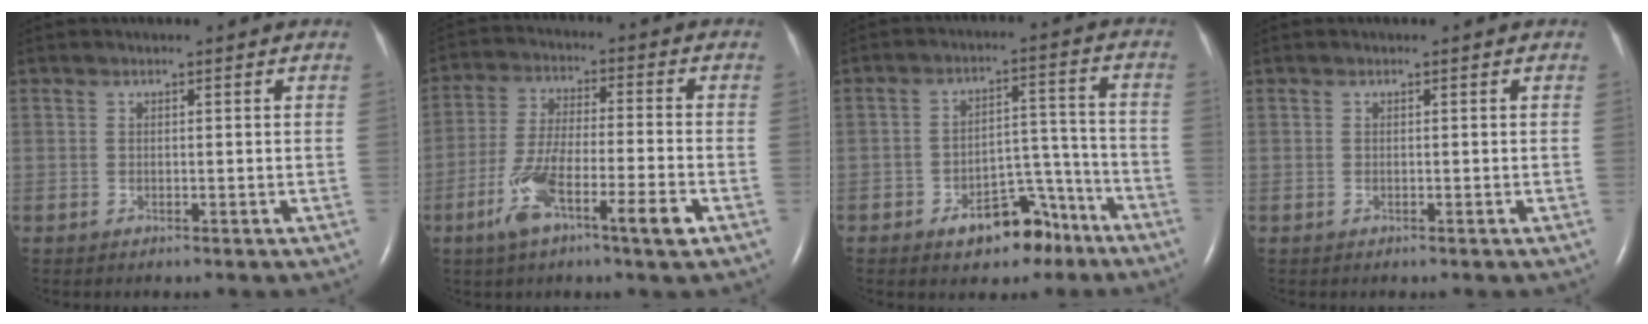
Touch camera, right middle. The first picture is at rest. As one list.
[{"total": 10.7, "force": [-5.2, 1.3, 9.3], "torque": [-0.181, -0.004, -0.093]}, {"total": 9.2, "force": [-6.0, 4.6, 5.2], "torque": [-0.063, 0.030, -0.086]}, {"total": 0.0}]